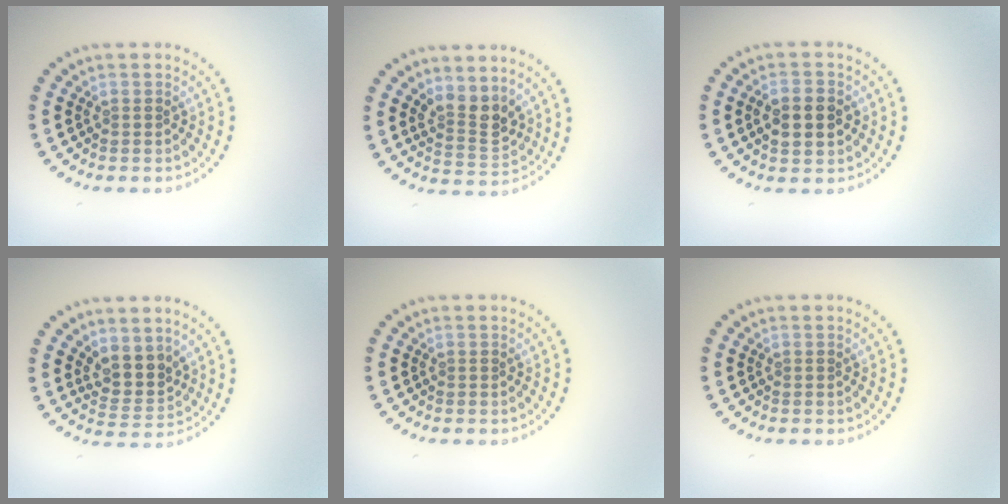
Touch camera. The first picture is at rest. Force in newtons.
{"total": 3.1, "press": 2.7, "slide": 1.5}
{"total": 4.5, "press": 4.5, "slide": 0.1}
{"total": 2.9, "press": 2.4, "slide": 1.7}
{"total": 0.0}
{"total": 0.0}